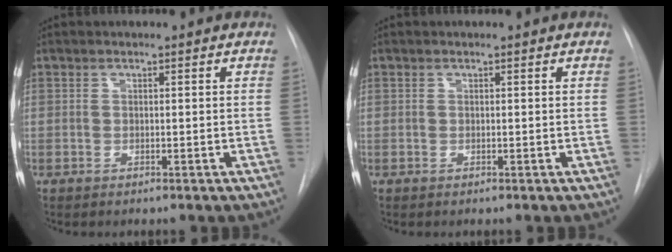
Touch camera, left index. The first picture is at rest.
{"total": 0.0}